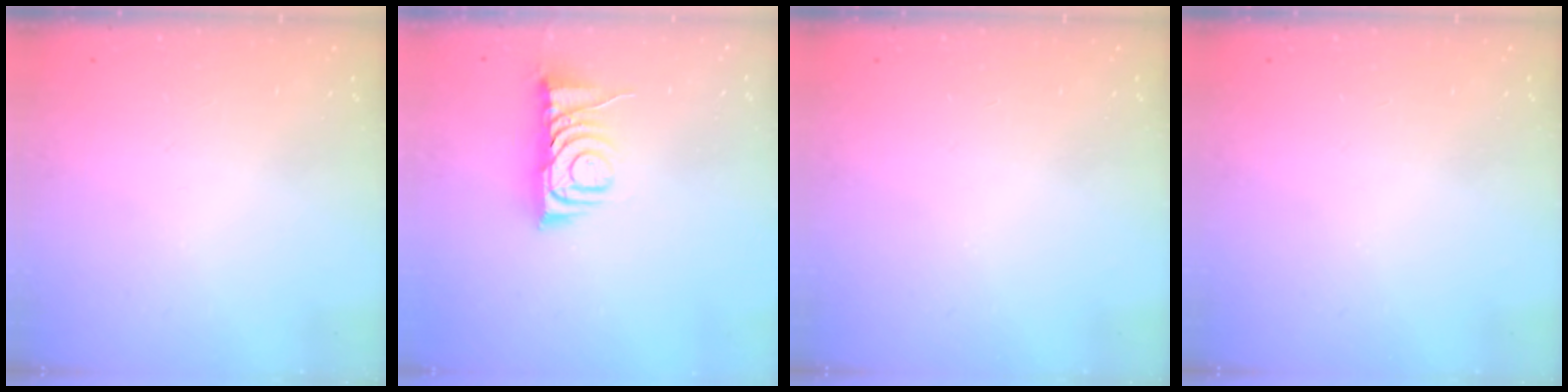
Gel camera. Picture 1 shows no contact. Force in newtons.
{"total": 8.6, "press": 8.6, "slide": 0.5}
{"total": 0.0}
{"total": 0.0}